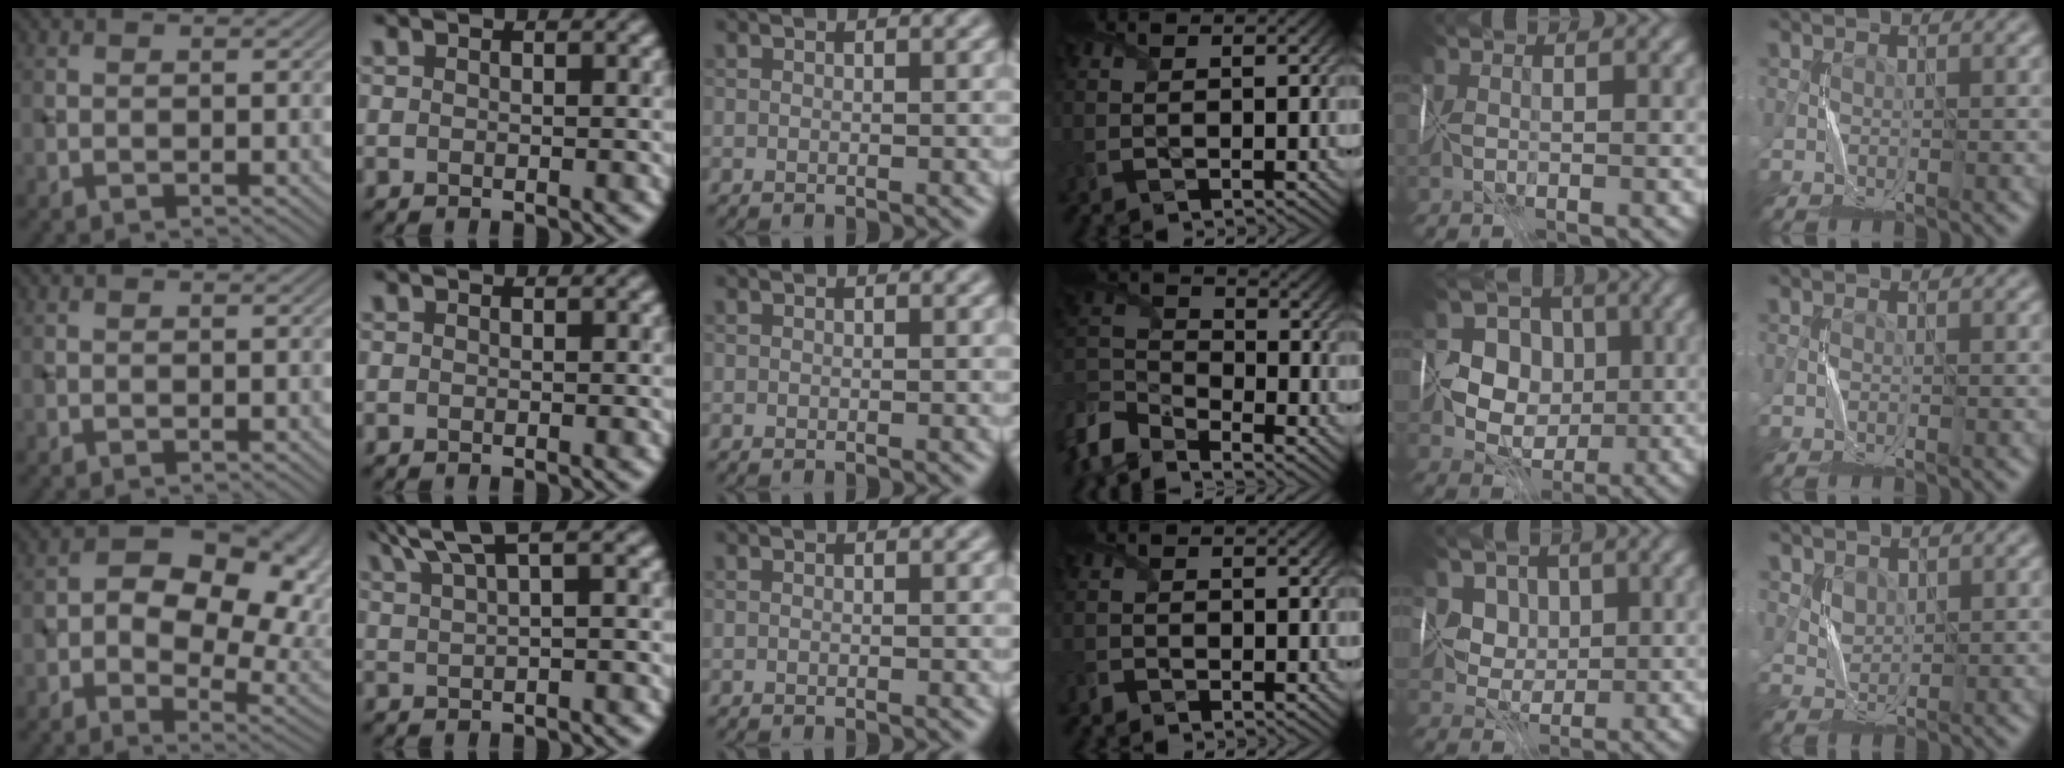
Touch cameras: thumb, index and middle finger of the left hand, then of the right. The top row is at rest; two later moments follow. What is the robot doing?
{"motion": "fold", "object": "map"}